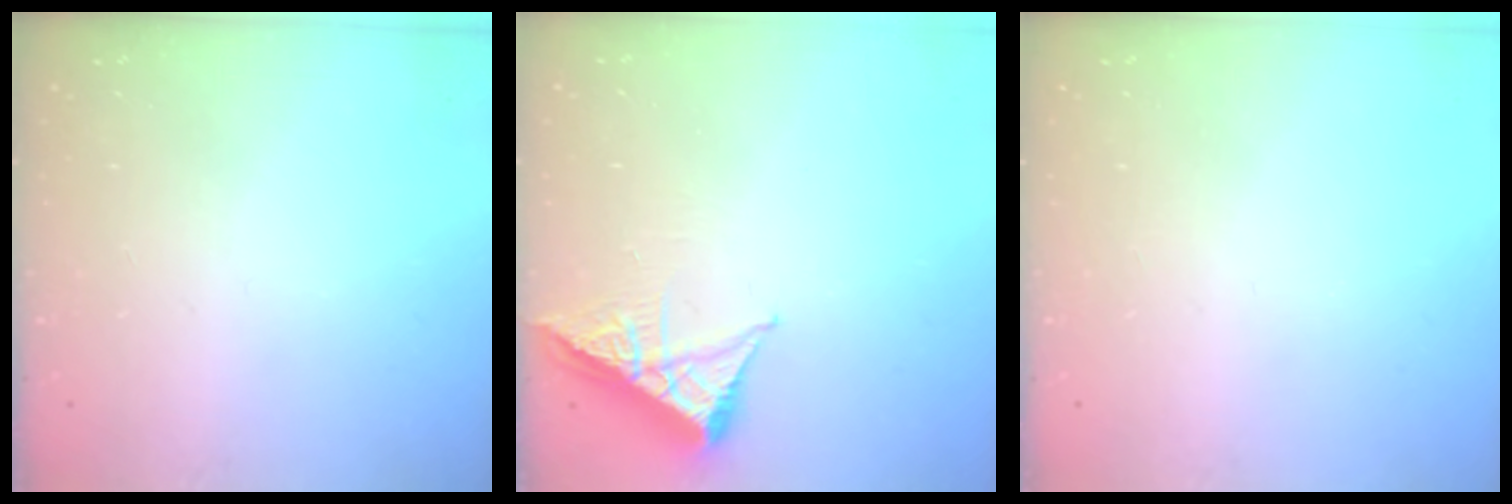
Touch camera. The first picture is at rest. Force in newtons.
{"total": 6.0, "press": 5.9, "slide": 0.8}
{"total": 0.0}